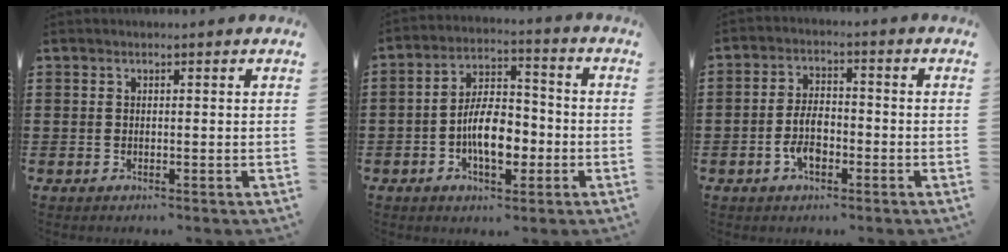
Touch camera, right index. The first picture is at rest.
{"total": 8.5, "force": [-2.5, 4.3, 6.9], "torque": [-0.115, 0.005, -0.050]}
{"total": 5.3, "force": [-1.9, 2.6, 4.3], "torque": [-0.094, -0.001, -0.038]}